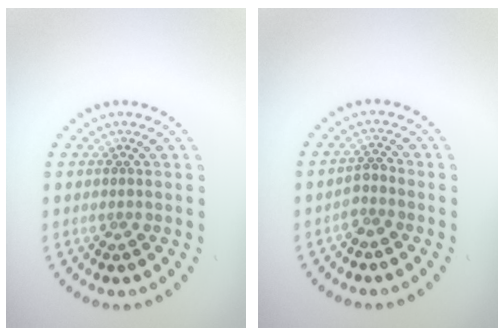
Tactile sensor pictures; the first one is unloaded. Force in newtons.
{"total": 1.6, "press": 1.3, "slide": 1.0}